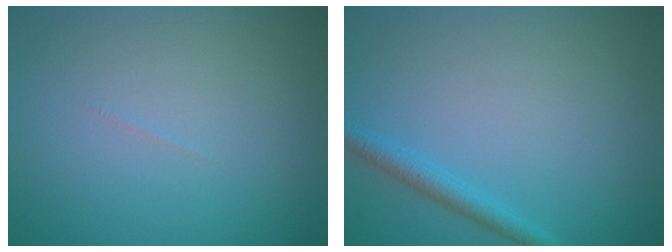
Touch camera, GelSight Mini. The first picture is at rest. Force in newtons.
{"total": 1.9, "press": 1.9, "slide": 0.2}